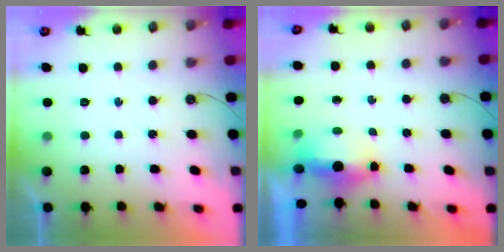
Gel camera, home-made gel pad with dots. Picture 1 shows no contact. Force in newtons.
{"total": 4.9, "press": 4.8, "slide": 1.0}